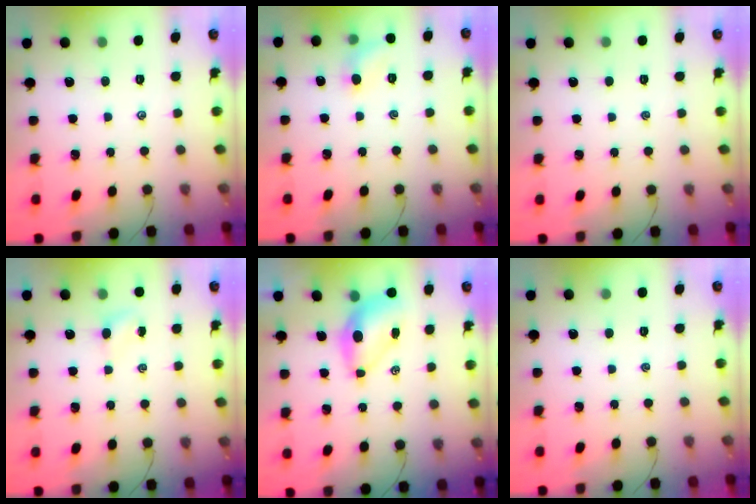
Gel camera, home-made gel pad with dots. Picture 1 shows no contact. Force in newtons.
{"total": 6.3, "press": 6.1, "slide": 1.6}
{"total": 0.0}
{"total": 2.9, "press": 2.7, "slide": 1.1}
{"total": 6.7, "press": 6.6, "slide": 1.2}
{"total": 0.0}